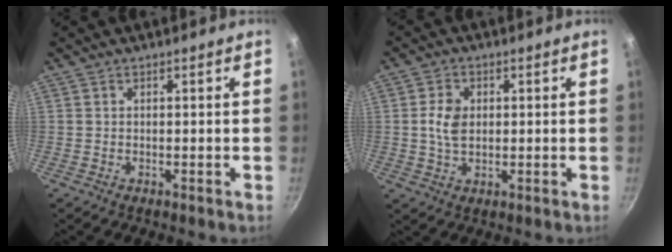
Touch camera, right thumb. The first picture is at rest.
{"total": 5.6, "force": [0.6, 3.9, 4.0], "torque": [-0.068, 0.001, 0.008]}